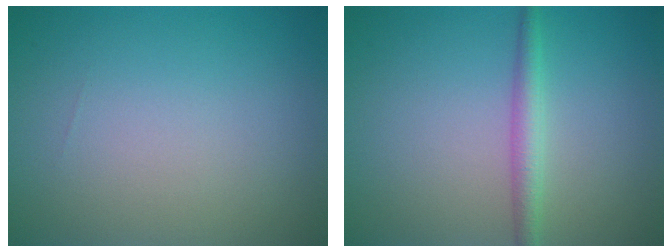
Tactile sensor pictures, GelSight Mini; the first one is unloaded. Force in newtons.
{"total": 2.1, "press": 2.1, "slide": 0.0}